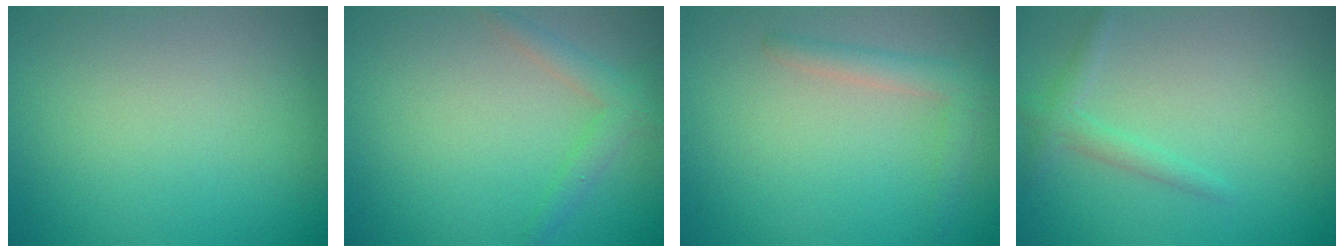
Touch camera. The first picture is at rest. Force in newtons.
{"total": 1.9, "press": 1.9, "slide": 0.2}
{"total": 2.2, "press": 2.1, "slide": 0.2}
{"total": 1.5, "press": 1.5, "slide": 0.1}